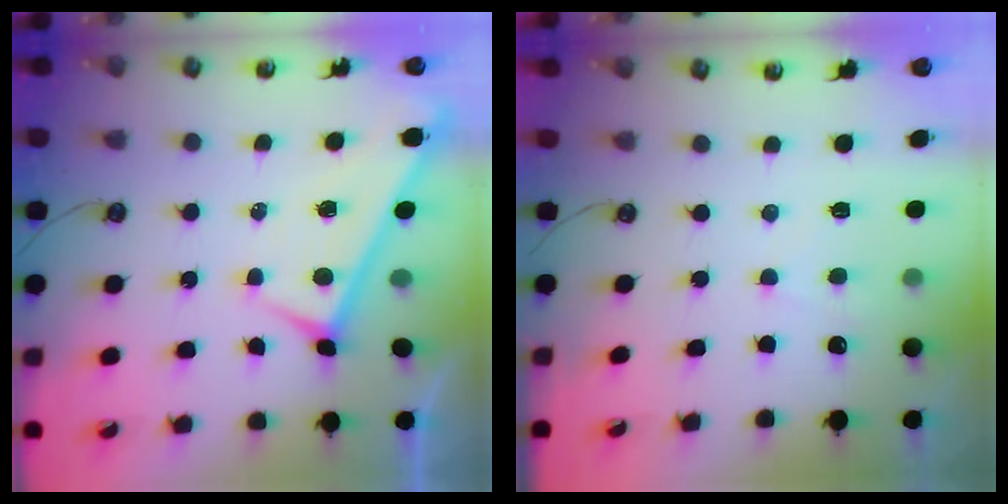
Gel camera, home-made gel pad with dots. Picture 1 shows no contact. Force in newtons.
{"total": 1.8, "press": 1.7, "slide": 0.4}